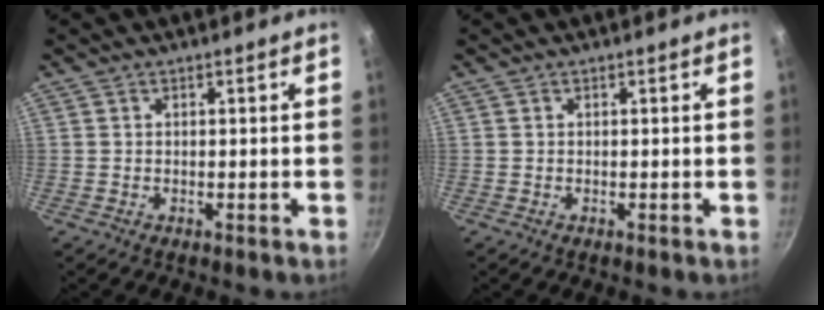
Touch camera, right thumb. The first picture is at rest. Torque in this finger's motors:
{"motor_torque": [0.00, 0.00, 0.01, -0.01, 0.00]}